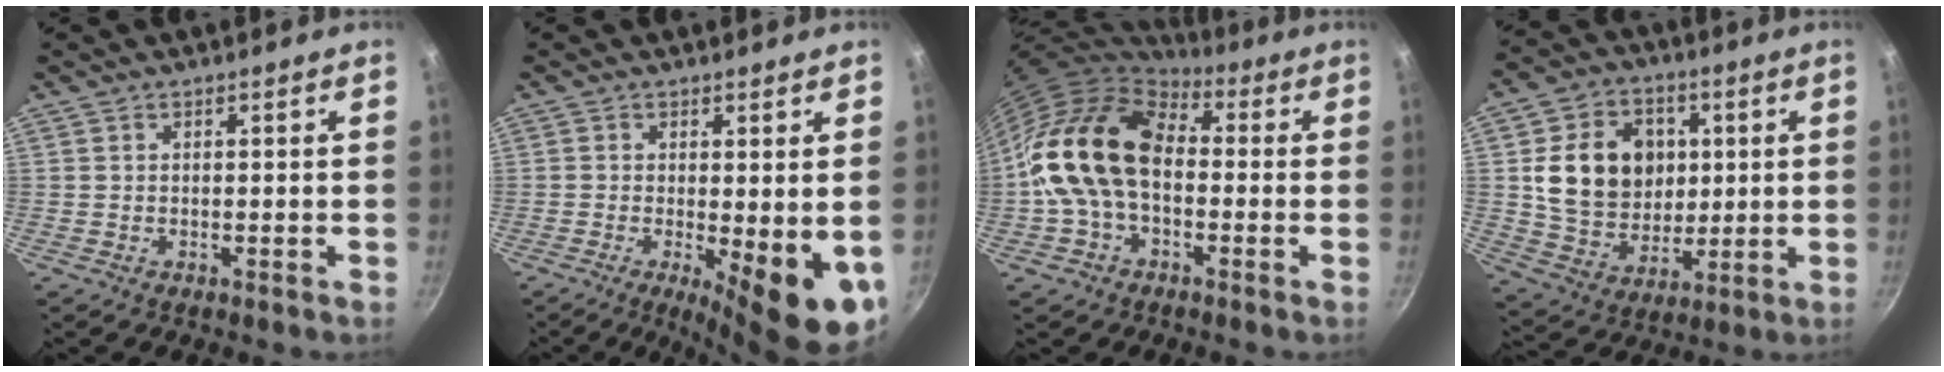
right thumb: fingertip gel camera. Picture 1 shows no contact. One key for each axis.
{"total": 11.4, "fx": -2.4, "fy": 3.2, "fz": 10.7, "tx": -0.126, "ty": -0.014, "tz": -0.023}
{"total": 15.9, "fx": -0.6, "fy": 10.8, "fz": 11.7, "tx": -0.185, "ty": 0.040, "tz": -0.026}
{"total": 16.7, "fx": 2.7, "fy": 13.7, "fz": 9.2, "tx": -0.130, "ty": 0.003, "tz": 0.054}